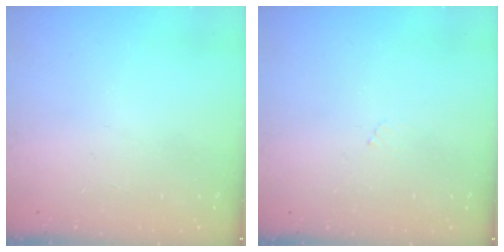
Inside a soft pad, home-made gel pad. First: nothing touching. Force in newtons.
{"total": 3.9, "press": 3.9, "slide": 0.5}